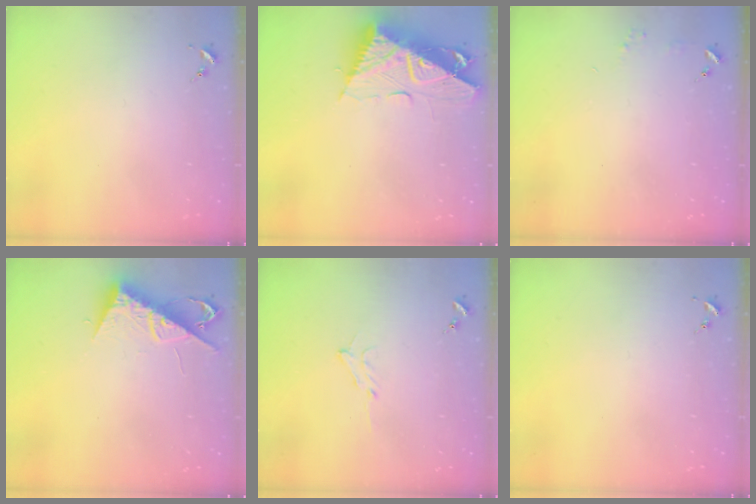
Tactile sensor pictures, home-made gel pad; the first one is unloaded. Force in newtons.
{"total": 13.3, "press": 13.2, "slide": 1.4}
{"total": 4.3, "press": 4.3, "slide": 0.5}
{"total": 12.0, "press": 11.9, "slide": 0.7}
{"total": 5.1, "press": 5.0, "slide": 0.6}
{"total": 0.0}